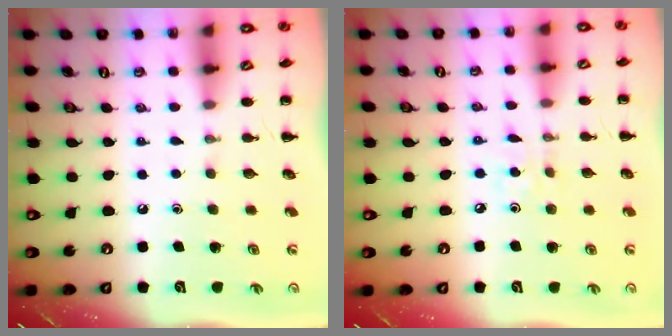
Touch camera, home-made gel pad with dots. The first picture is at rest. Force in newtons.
{"total": 2.2, "press": 2.1, "slide": 0.6}